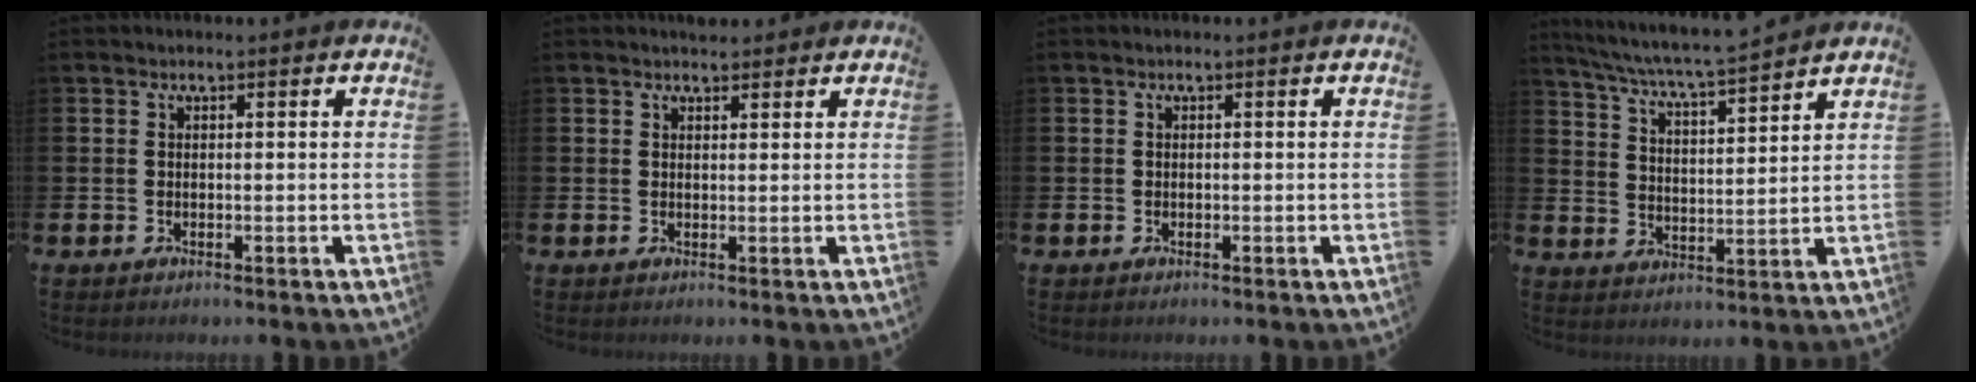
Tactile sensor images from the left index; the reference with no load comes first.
{"total": 1.9, "force": [1.8, 0.5, -0.1], "torque": [0.010, -0.007, 0.031]}
{"total": 0.0}
{"total": 6.2, "force": [5.9, -0.4, 1.8], "torque": [-0.060, -0.045, 0.102]}